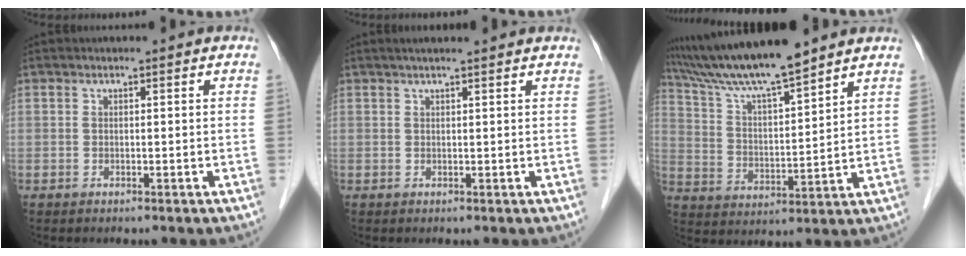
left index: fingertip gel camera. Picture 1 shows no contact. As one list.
[{"total": 5.5, "force": [4.7, 0.1, 2.8], "torque": [-0.038, 0.025, 0.057]}, {"total": 12.8, "force": [11.2, -0.4, 6.1], "torque": [-0.118, 0.011, 0.206]}]